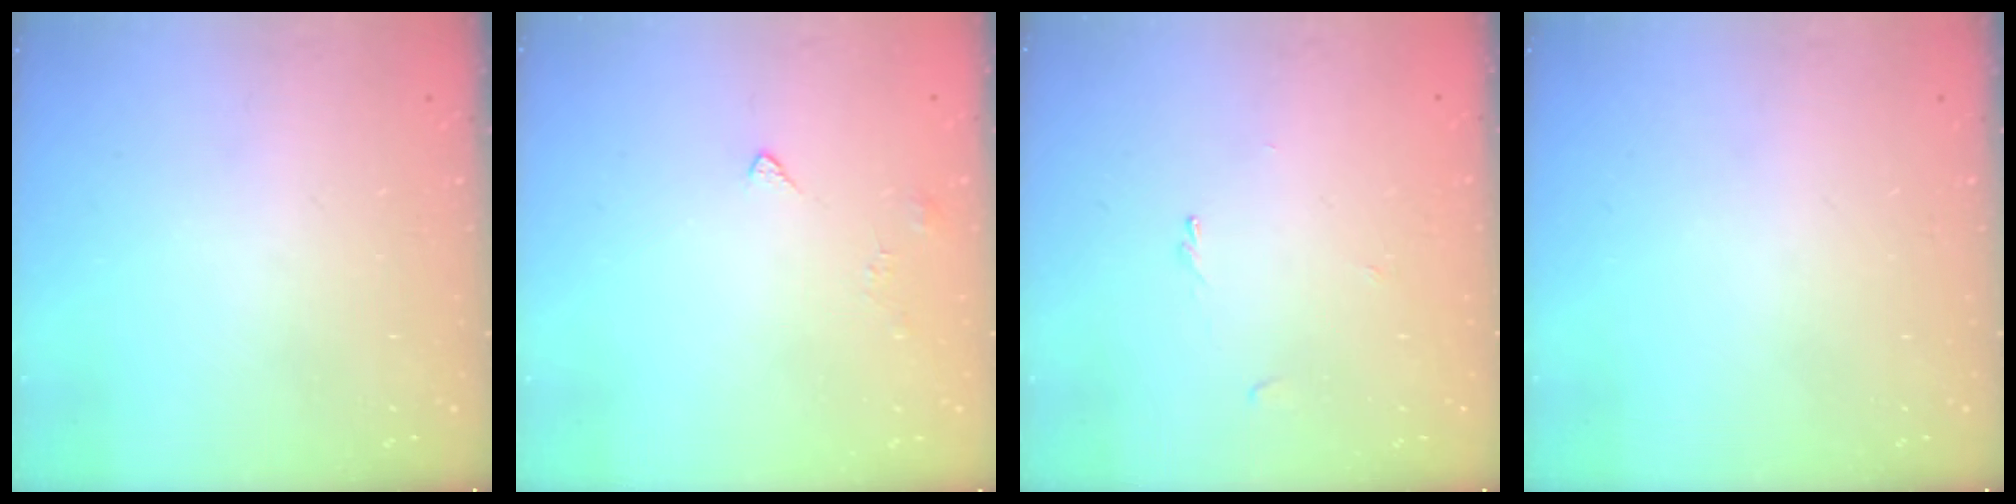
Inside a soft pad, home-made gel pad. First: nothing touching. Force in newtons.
{"total": 2.6, "press": 2.6, "slide": 0.5}
{"total": 0.7, "press": 0.6, "slide": 0.4}
{"total": 0.0}